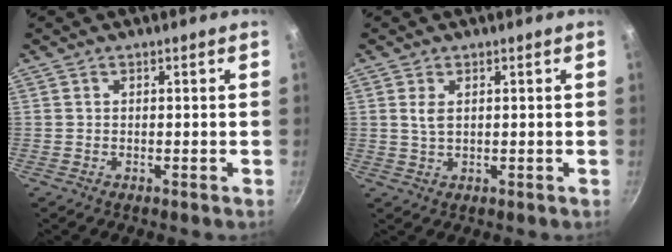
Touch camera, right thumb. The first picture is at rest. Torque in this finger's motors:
{"motor_torque": [-0.57, 0.47, 0.62, -0.15, 0.01]}